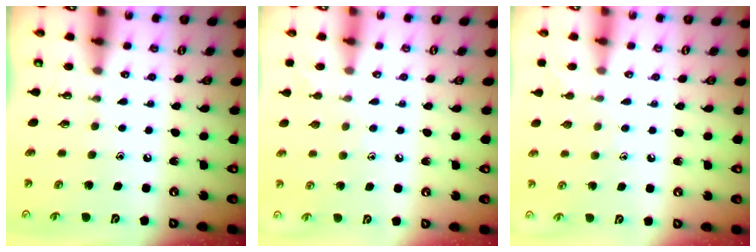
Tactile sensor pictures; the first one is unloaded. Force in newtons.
{"total": 5.5, "press": 5.5, "slide": 0.5}
{"total": 5.5, "press": 5.5, "slide": 0.5}